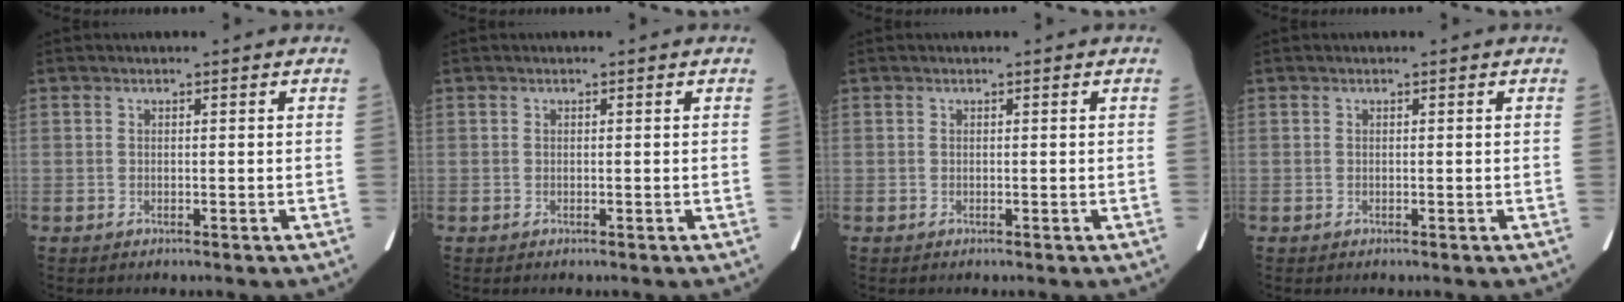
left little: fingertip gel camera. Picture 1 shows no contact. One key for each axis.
{"total": 0.0}
{"total": 0.0}
{"total": 0.0}